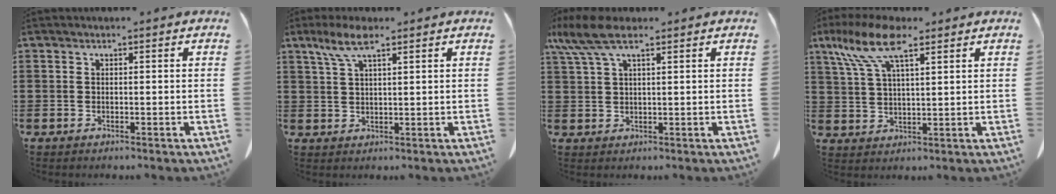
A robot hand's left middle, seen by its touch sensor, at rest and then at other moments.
{"total": 4.1, "force": [2.4, 0.9, 3.3], "torque": [-0.069, 0.005, 0.042]}
{"total": 6.4, "force": [3.8, 1.8, 4.9], "torque": [-0.117, -0.003, 0.065]}
{"total": 9.6, "force": [6.1, 3.0, 6.9], "torque": [-0.164, -0.008, 0.104]}